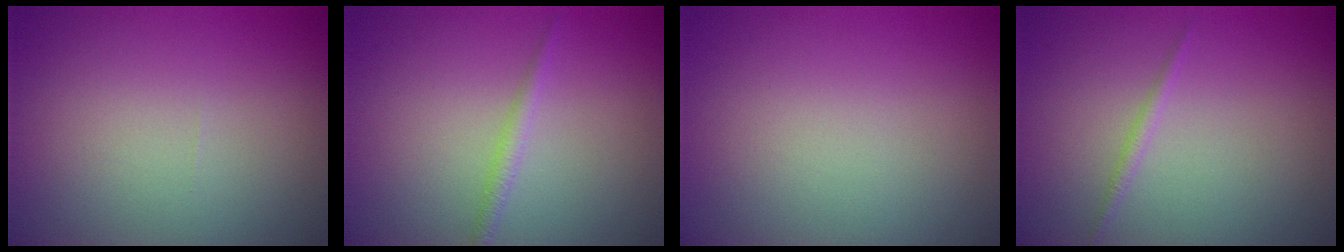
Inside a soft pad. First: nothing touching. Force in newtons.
{"total": 1.1, "press": 1.1, "slide": 0.0}
{"total": 0.0}
{"total": 0.8, "press": 0.8, "slide": 0.0}